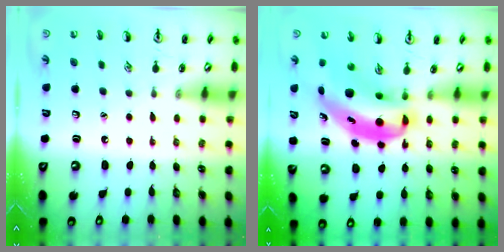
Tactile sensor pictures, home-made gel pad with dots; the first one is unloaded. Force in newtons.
{"total": 11.1, "press": 10.7, "slide": 2.9}